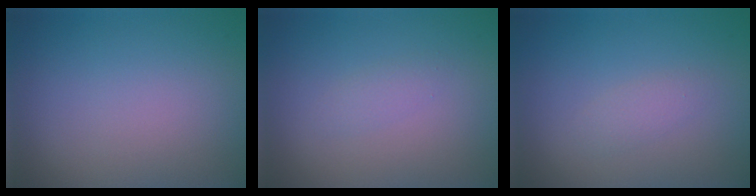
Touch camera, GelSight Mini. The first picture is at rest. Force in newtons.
{"total": 0.8, "press": 0.8, "slide": 0.0}
{"total": 1.1, "press": 1.1, "slide": 0.0}